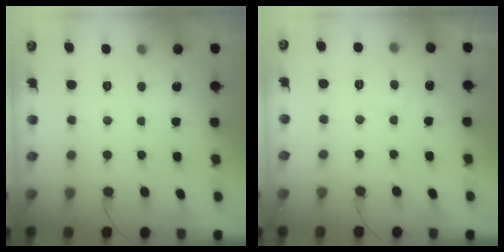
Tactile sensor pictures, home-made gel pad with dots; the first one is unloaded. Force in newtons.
{"total": 2.0, "press": 1.9, "slide": 0.6}